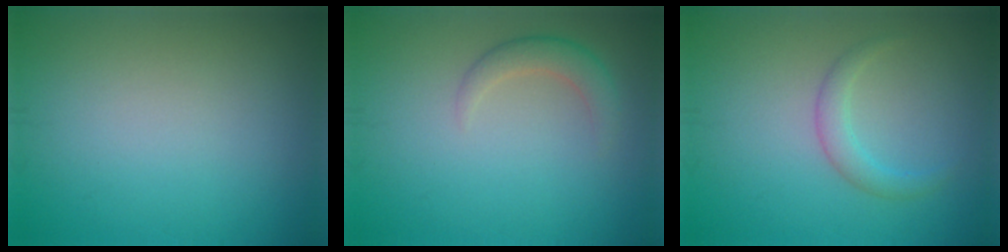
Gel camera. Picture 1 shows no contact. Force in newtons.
{"total": 2.2, "press": 2.2, "slide": 0.1}
{"total": 1.8, "press": 1.8, "slide": 0.1}